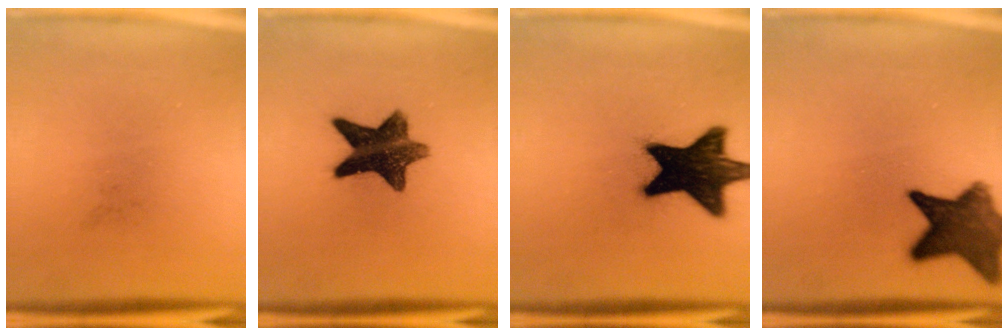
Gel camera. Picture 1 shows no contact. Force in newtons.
{"total": 11.3}
{"total": 18.9}
{"total": 11.4}